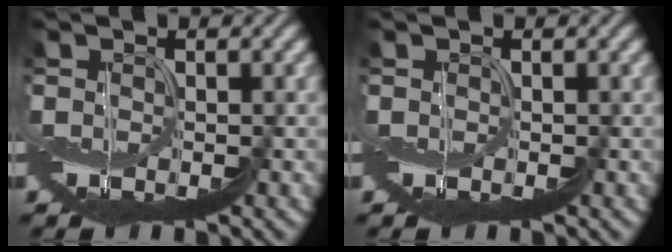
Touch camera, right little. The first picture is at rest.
{"total": 0.0}